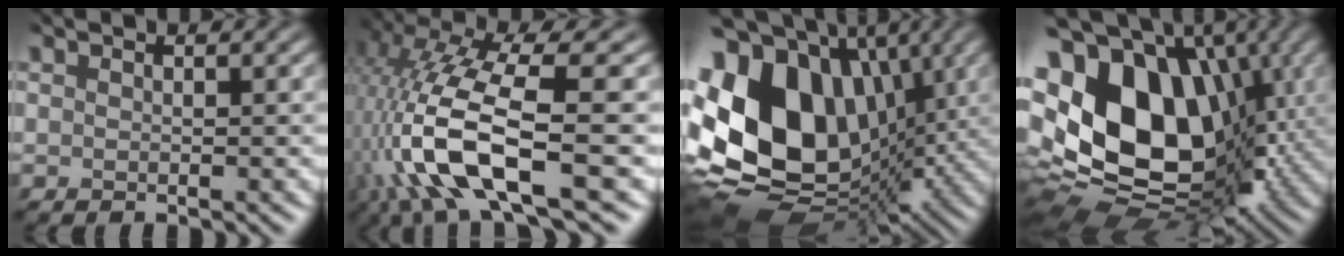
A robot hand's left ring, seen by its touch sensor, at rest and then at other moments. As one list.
[{"total": 11.2, "force": [-5.9, 2.8, 9.1], "torque": [-0.217, -0.015, -0.074]}, {"total": 15.9, "force": [-1.7, 12.0, 10.3], "torque": [-0.247, -0.017, 0.001]}, {"total": 16.0, "force": [-0.5, 12.0, 10.5], "torque": [-0.229, -0.032, 0.033]}]